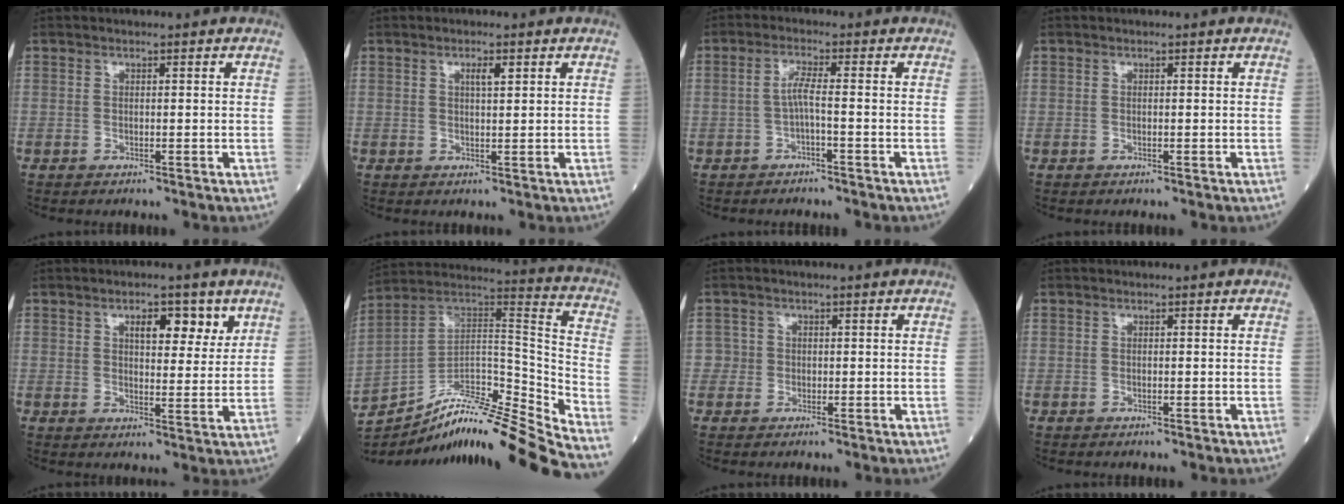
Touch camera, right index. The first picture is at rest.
{"total": 1.7, "force": [0.8, 0.3, 1.5], "torque": [-0.026, -0.001, 0.014]}
{"total": 2.7, "force": [-0.8, -0.1, 2.6], "torque": [-0.050, 0.007, -0.016]}
{"total": 0.0}
{"total": 5.9, "force": [3.2, 2.4, 4.3], "torque": [-0.058, 0.004, 0.045]}
{"total": 24.6, "force": [-22.0, 0.4, 11.2], "torque": [-0.165, 0.018, -0.353]}
{"total": 1.6, "force": [-0.2, 1.6, -0.2], "torque": [0.017, 0.008, -0.009]}
{"total": 0.0}